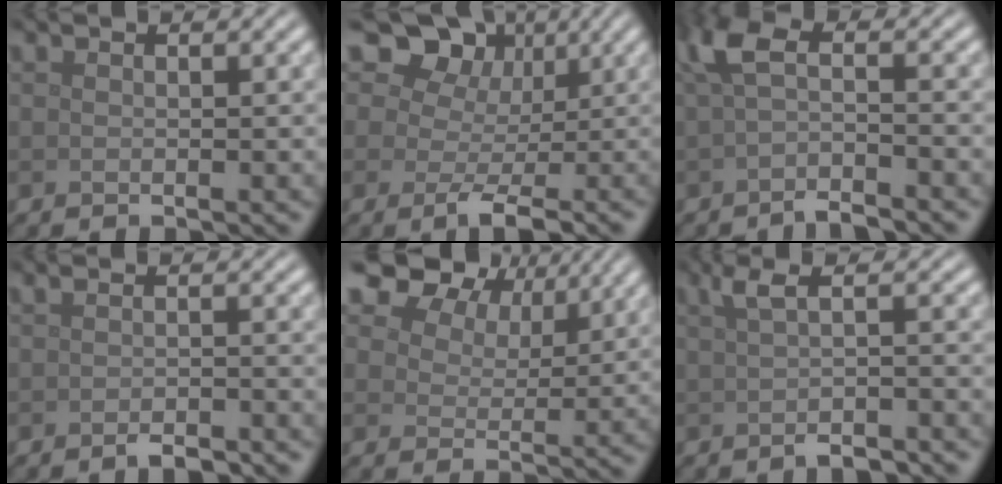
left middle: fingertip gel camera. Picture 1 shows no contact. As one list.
[{"total": 6.9, "force": [2.5, 4.9, 4.1], "torque": [-0.038, 0.000, 0.032]}, {"total": 3.8, "force": [-1.1, 1.0, 3.4], "torque": [-0.068, -0.007, -0.026]}, {"total": 1.9, "force": [-1.3, 0.6, 1.3], "torque": [-0.021, -0.003, -0.021]}, {"total": 10.0, "force": [7.2, 5.3, 4.6], "torque": [-0.107, 0.006, 0.115]}, {"total": 2.9, "force": [-0.4, 0.8, 2.8], "torque": [-0.047, -0.001, -0.005]}]